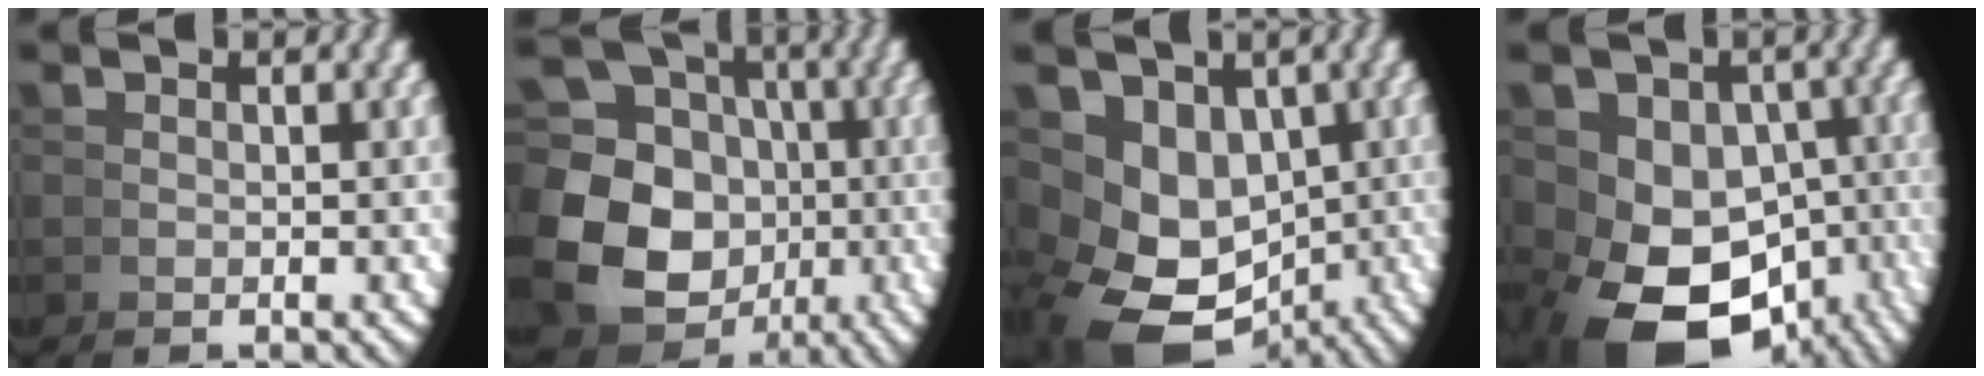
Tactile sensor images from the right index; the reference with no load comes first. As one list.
[{"total": 14.5, "force": [-0.9, 12.6, 7.1], "torque": [-0.150, -0.054, -0.006]}, {"total": 8.8, "force": [-2.3, 6.7, 5.1], "torque": [-0.125, -0.046, -0.014]}, {"total": 12.7, "force": [-5.6, 8.4, 7.6], "torque": [-0.164, -0.076, -0.051]}]